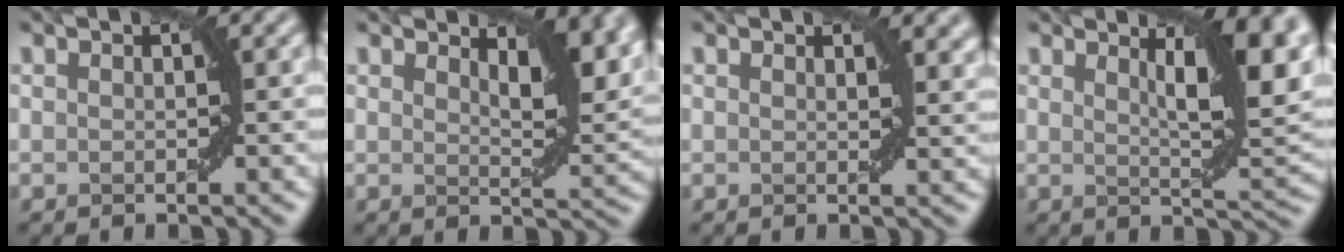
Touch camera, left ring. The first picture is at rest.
{"total": 5.4, "force": [3.2, 1.9, 3.9], "torque": [-0.056, -0.003, 0.049]}
{"total": 1.7, "force": [1.2, 0.6, 1.1], "torque": [-0.011, -0.003, 0.021]}
{"total": 8.2, "force": [3.2, 1.8, 7.4], "torque": [-0.094, 0.003, 0.056]}